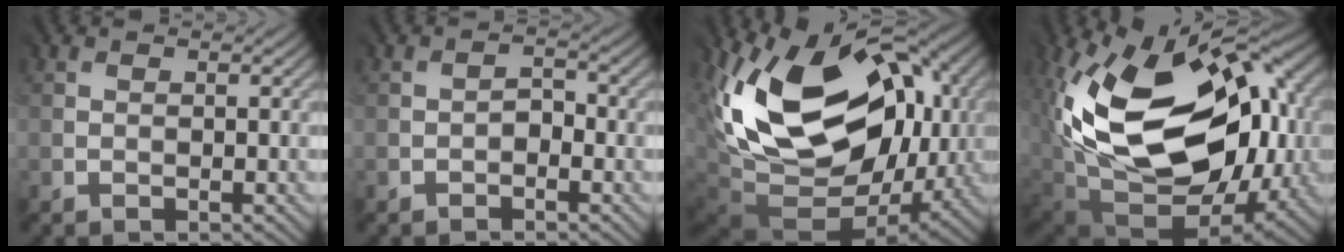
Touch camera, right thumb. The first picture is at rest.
{"total": 1.4, "force": [-1.0, 0.6, 0.6], "torque": [-0.007, 0.002, -0.020]}
{"total": 19.5, "force": [4.3, 13.3, 13.6], "torque": [-0.266, -0.011, 0.096]}
{"total": 20.5, "force": [2.9, 13.7, 15.0], "torque": [-0.300, -0.032, 0.085]}